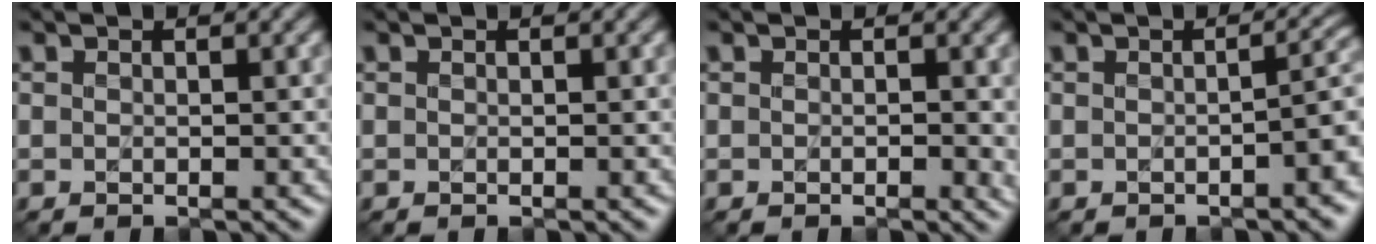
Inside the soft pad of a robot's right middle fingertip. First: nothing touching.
{"total": 0.0}
{"total": 1.5, "force": [-0.2, 0.6, 1.3], "torque": [-0.018, -0.005, -0.004]}
{"total": 2.9, "force": [-1.3, 0.9, 2.4], "torque": [-0.026, 0.007, -0.020]}